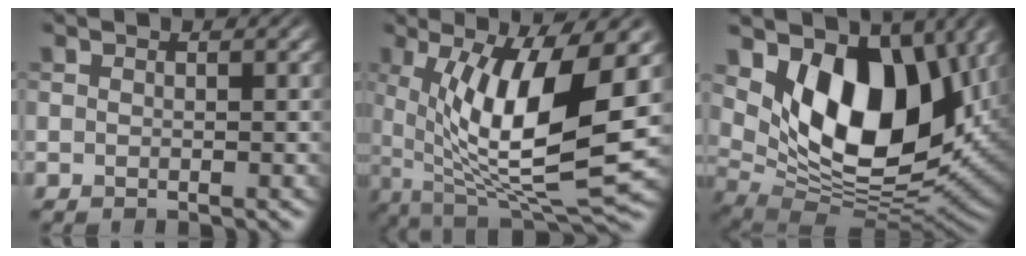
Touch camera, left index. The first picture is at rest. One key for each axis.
{"total": 11.8, "fx": 1.1, "fy": 3.3, "fz": 11.3, "tx": -0.194, "ty": -0.017, "tz": 0.025}
{"total": 12.4, "fx": 4.0, "fy": 7.4, "fz": 9.2, "tx": -0.142, "ty": -0.026, "tz": 0.075}